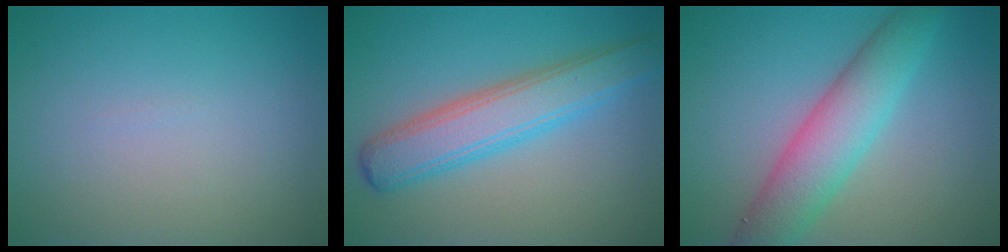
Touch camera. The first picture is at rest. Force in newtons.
{"total": 5.5, "press": 5.5, "slide": 0.1}
{"total": 6.1, "press": 6.1, "slide": 0.2}